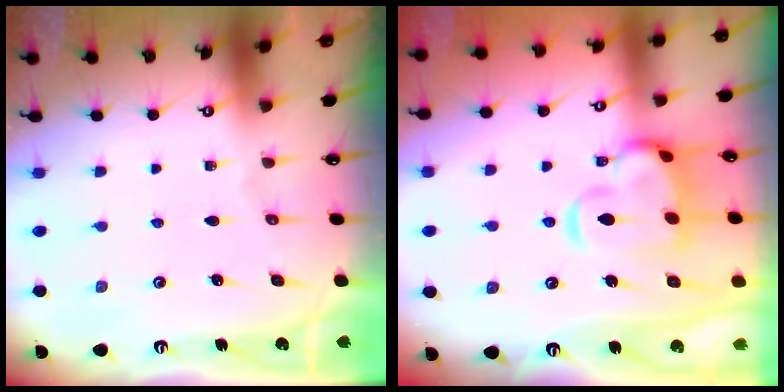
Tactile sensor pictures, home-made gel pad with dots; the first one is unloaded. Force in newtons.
{"total": 6.6, "press": 6.5, "slide": 1.4}